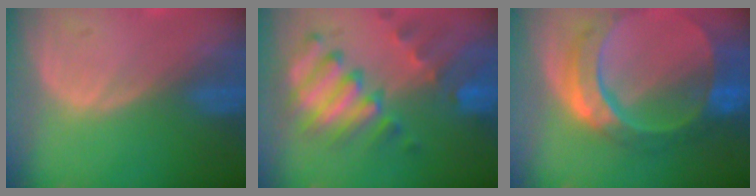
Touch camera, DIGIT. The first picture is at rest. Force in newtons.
{"total": 10.0, "press": 8.8, "slide": 4.8}
{"total": 11.0, "press": 9.4, "slide": 5.8}